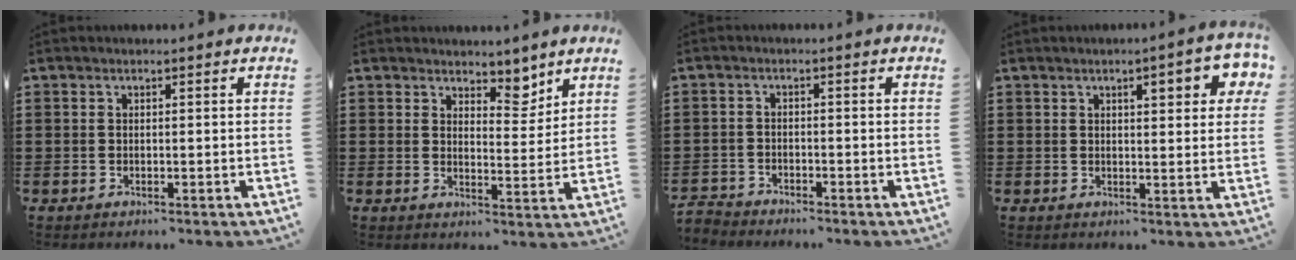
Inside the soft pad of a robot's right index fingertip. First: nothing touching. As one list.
[{"total": 4.8, "force": [4.1, 2.2, 1.2], "torque": [-0.022, -0.014, 0.072]}, {"total": 2.1, "force": [-2.0, 0.3, -0.2], "torque": [-0.003, 0.000, -0.046]}, {"total": 4.6, "force": [2.1, 1.3, 3.9], "torque": [-0.056, -0.002, 0.029]}]